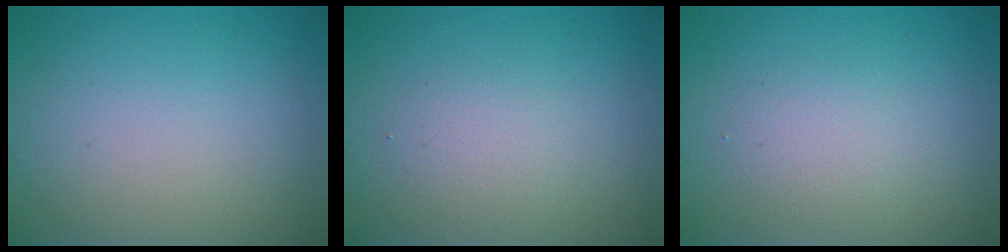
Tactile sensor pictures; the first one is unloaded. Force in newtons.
{"total": 2.0, "press": 2.0, "slide": 0.2}
{"total": 1.8, "press": 1.8, "slide": 0.0}